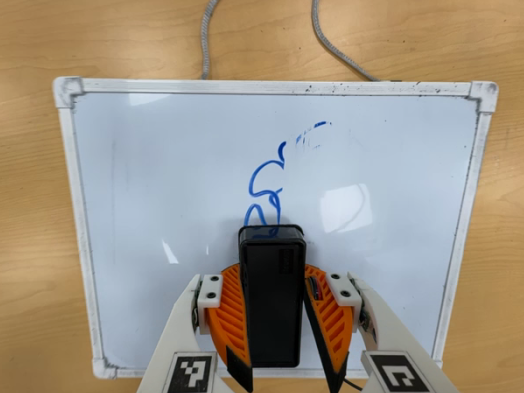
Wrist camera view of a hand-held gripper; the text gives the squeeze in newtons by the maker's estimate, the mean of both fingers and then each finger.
{"total": 9.7, "left": 9.4, "right": 9.9}